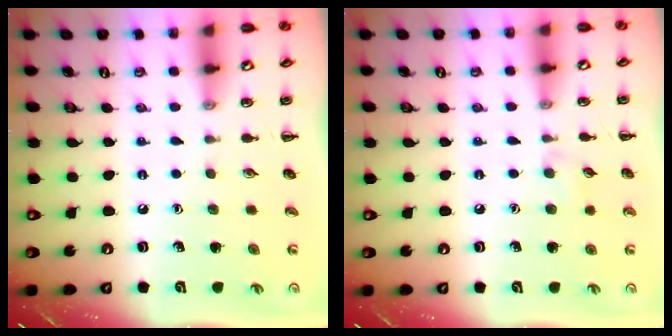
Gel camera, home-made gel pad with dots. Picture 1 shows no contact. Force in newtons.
{"total": 4.8, "press": 4.4, "slide": 1.7}